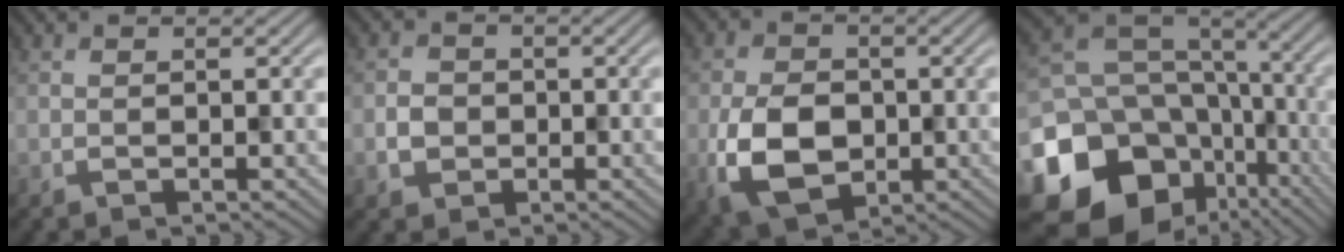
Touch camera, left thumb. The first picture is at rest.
{"total": 2.1, "force": [-0.5, 2.1, 0.3], "torque": [-0.004, -0.002, -0.011]}
{"total": 8.2, "force": [-2.1, 5.8, 5.4], "torque": [-0.119, -0.017, -0.042]}
{"total": 19.5, "force": [-7.7, 15.6, 8.8], "torque": [-0.202, -0.035, -0.098]}